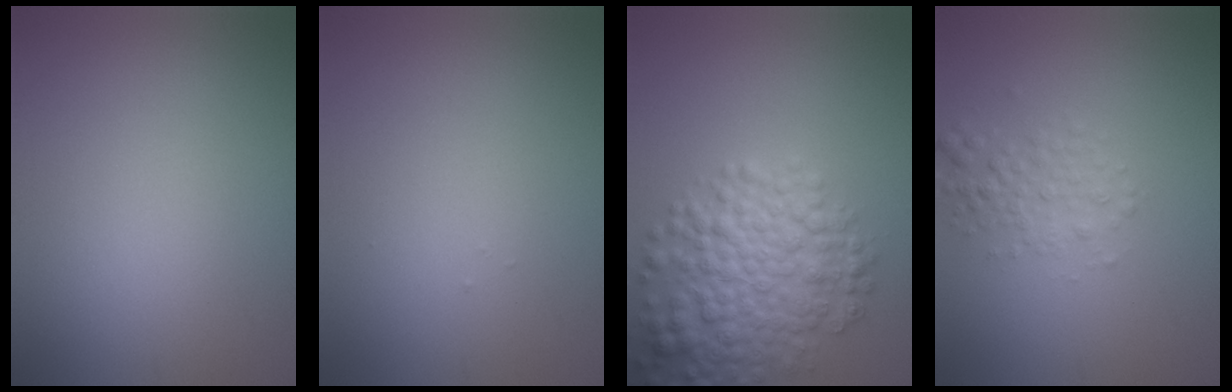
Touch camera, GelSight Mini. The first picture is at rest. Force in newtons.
{"total": 0.0}
{"total": 6.4, "press": 6.4, "slide": 0.2}
{"total": 2.2, "press": 2.2, "slide": 0.1}